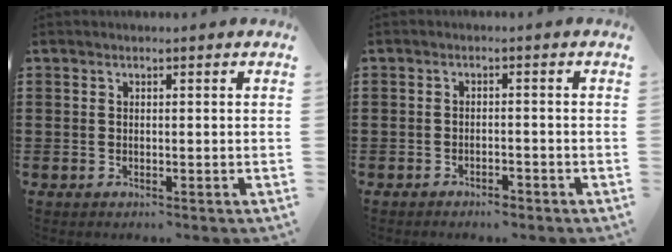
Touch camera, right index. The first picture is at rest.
{"total": 1.7, "force": [-1.6, 0.4, 0.4], "torque": [-0.015, 0.000, -0.033]}